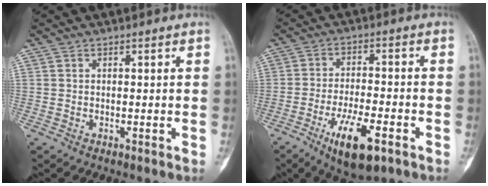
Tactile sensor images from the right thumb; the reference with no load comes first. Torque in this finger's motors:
{"motor_torque": [1.47, 0.38, 1.20, -0.40, 0.32]}